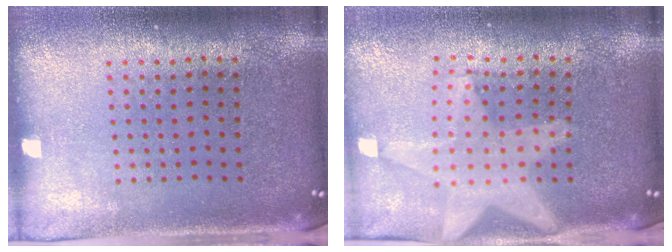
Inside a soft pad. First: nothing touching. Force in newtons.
{"total": 2.2, "press": 1.8, "slide": 1.3}